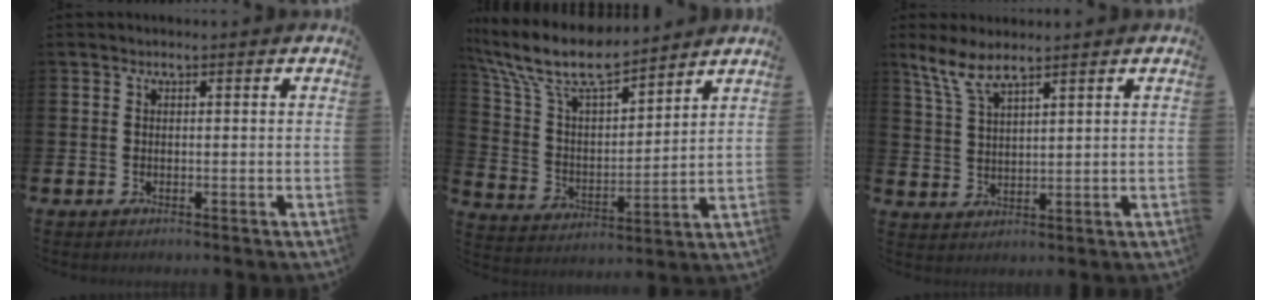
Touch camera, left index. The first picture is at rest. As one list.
[{"total": 10.1, "force": [8.9, 2.3, 4.1], "torque": [-0.125, -0.051, 0.156]}, {"total": 5.1, "force": [4.2, 0.8, 2.6], "torque": [-0.070, -0.011, 0.078]}]